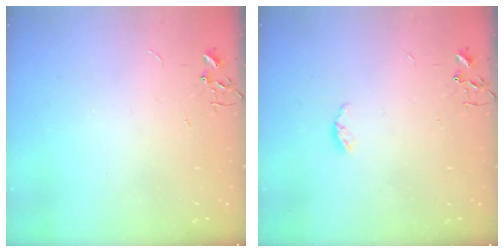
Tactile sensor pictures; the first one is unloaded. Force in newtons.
{"total": 4.4, "press": 4.3, "slide": 0.6}